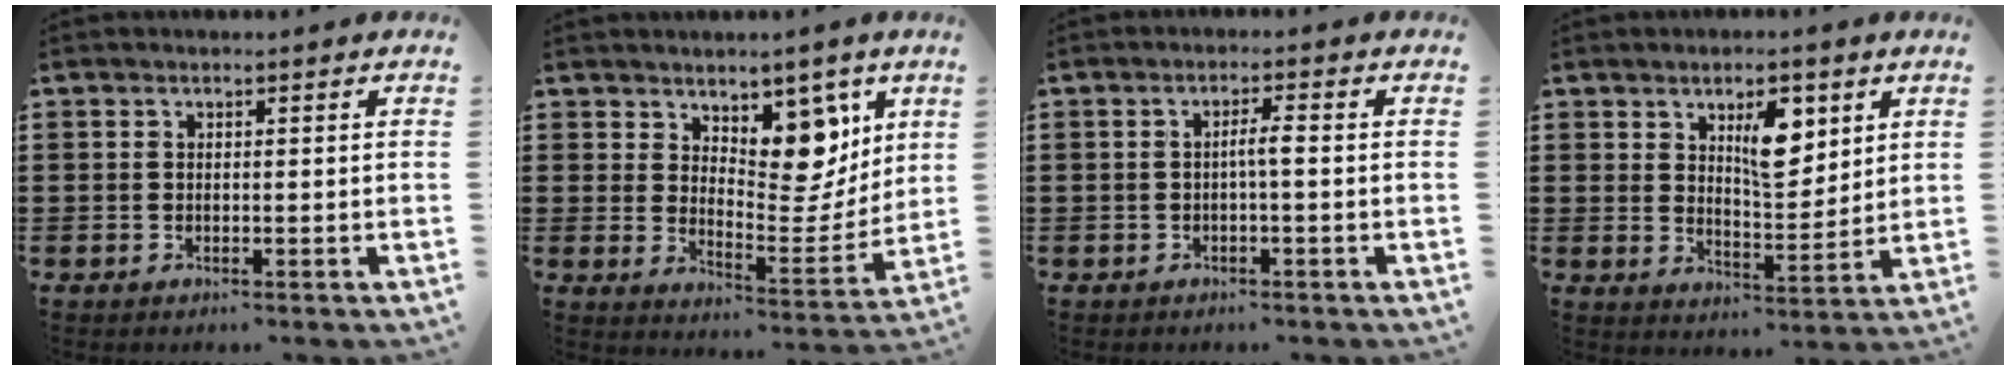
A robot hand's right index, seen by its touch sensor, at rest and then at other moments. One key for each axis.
{"total": 9.4, "fx": 6.2, "fy": 5.2, "fz": 4.7, "tx": -0.075, "ty": -0.040, "tz": 0.109}
{"total": 2.2, "fx": -0.3, "fy": 0.2, "fz": 2.2, "tx": -0.042, "ty": 0.002, "tz": -0.009}
{"total": 7.8, "fx": 3.5, "fy": 3.6, "fz": 6.0, "tx": -0.089, "ty": -0.006, "tz": 0.053}